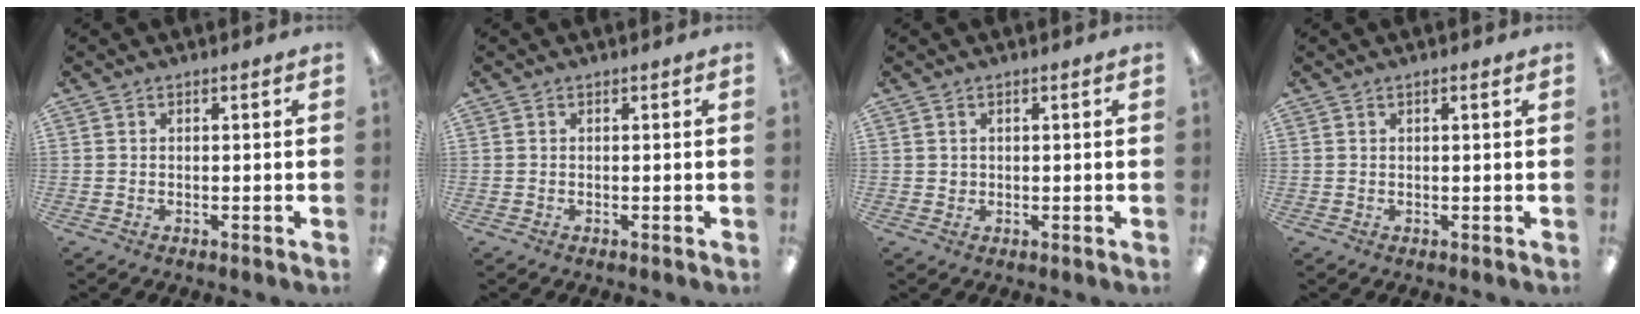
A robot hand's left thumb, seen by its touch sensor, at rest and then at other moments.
{"total": 0.0}
{"total": 1.2, "force": [0.5, 1.0, 0.3], "torque": [-0.007, 0.005, 0.009]}
{"total": 1.2, "force": [0.6, 0.2, 1.0], "torque": [-0.020, 0.002, 0.009]}